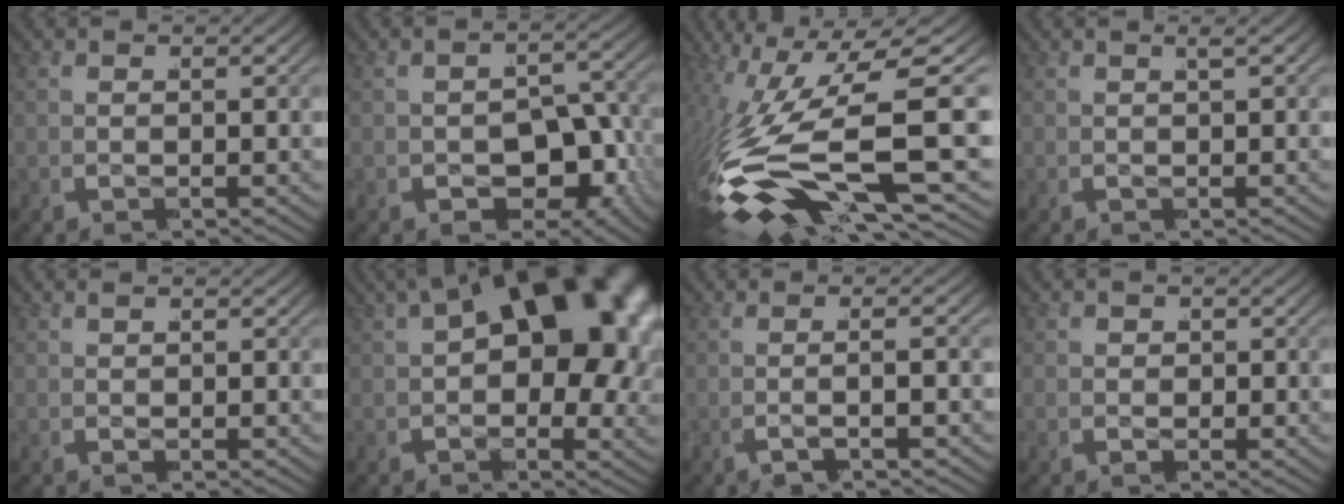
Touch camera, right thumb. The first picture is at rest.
{"total": 7.4, "force": [-2.4, 4.8, 5.1], "torque": [-0.086, -0.025, -0.025]}
{"total": 13.3, "force": [-4.0, 5.9, 11.2], "torque": [-0.249, -0.032, -0.050]}
{"total": 0.7, "force": [-0.1, -0.7, 0.1], "torque": [-0.003, 0.008, -0.001]}
{"total": 0.5, "force": [-0.1, 0.4, 0.3], "torque": [-0.008, -0.005, 0.000]}
{"total": 16.7, "force": [1.1, 9.3, 13.8], "torque": [-0.197, -0.010, 0.017]}
{"total": 2.2, "force": [-1.5, 0.2, 1.6], "torque": [-0.047, 0.007, -0.031]}
{"total": 1.9, "force": [-0.5, 1.7, 0.8], "torque": [-0.018, -0.011, -0.004]}